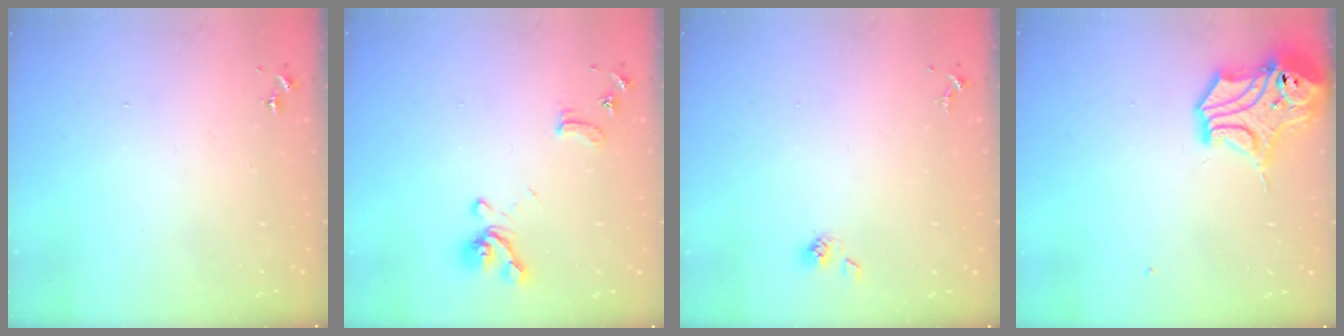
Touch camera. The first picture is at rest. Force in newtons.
{"total": 12.8, "press": 12.7, "slide": 1.4}
{"total": 4.4, "press": 3.7, "slide": 2.4}
{"total": 14.8, "press": 14.7, "slide": 2.2}